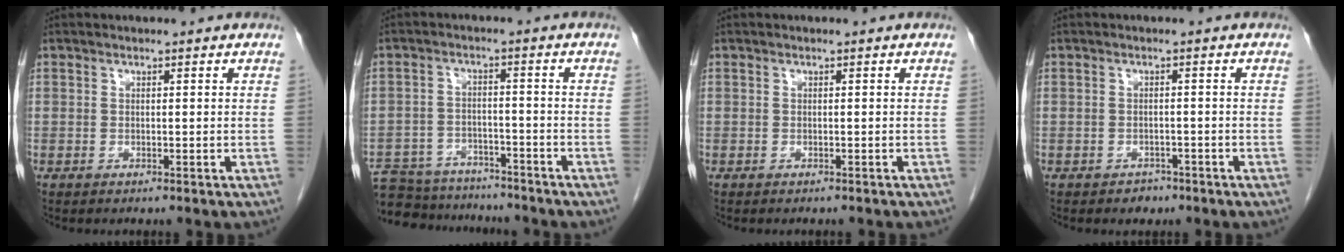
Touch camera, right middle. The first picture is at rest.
{"total": 15.6, "force": [-14.0, 5.3, 4.4], "torque": [-0.101, 0.002, -0.200]}
{"total": 1.5, "force": [-1.4, 0.3, 0.5], "torque": [-0.011, -0.002, -0.018]}
{"total": 2.0, "force": [-1.4, 1.3, 0.5], "torque": [-0.013, 0.003, -0.018]}